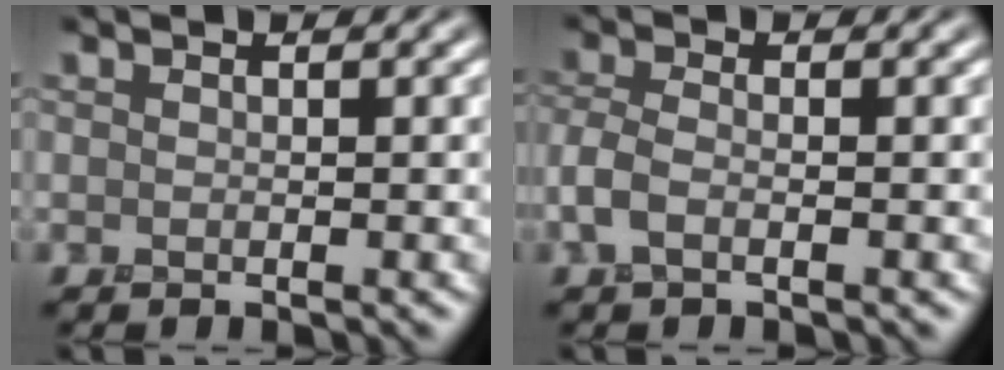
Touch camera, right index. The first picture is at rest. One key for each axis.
{"total": 2.0, "fx": -1.0, "fy": 0.9, "fz": 1.6, "tx": -0.042, "ty": 0.003, "tz": -0.027}